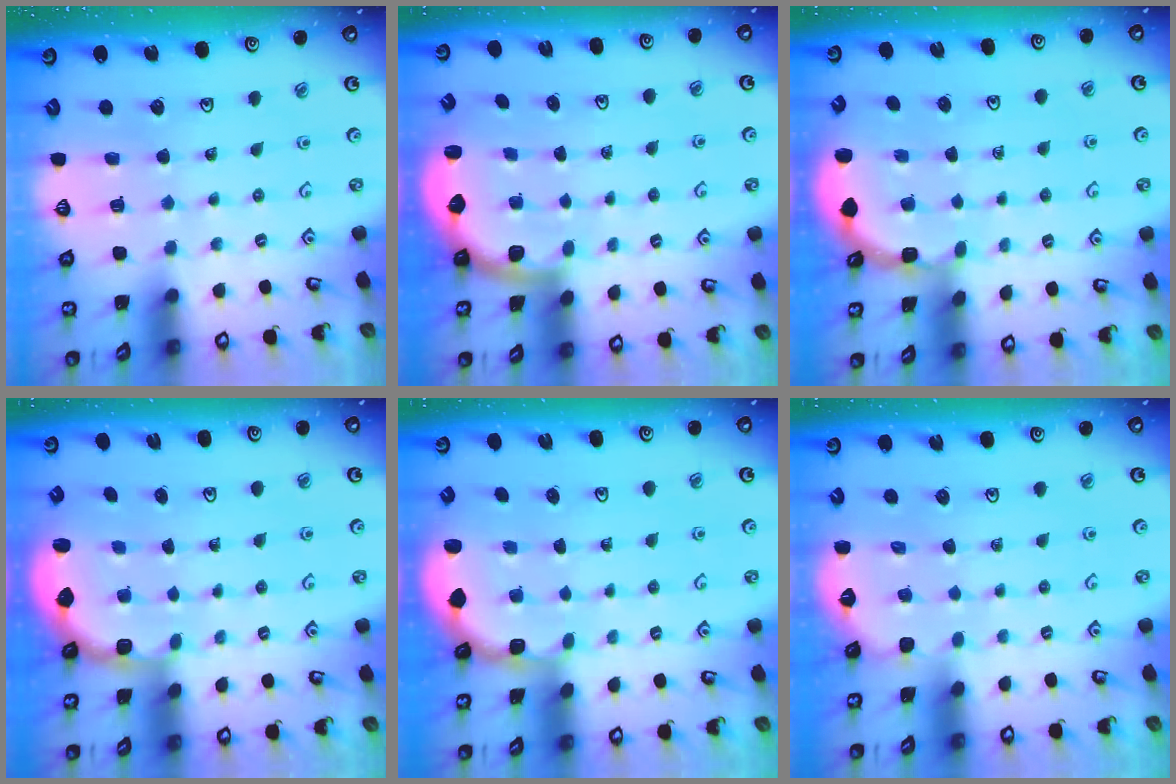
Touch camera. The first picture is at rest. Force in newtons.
{"total": 2.2, "press": 2.0, "slide": 0.8}
{"total": 1.6, "press": 1.6, "slide": 0.2}
{"total": 2.8, "press": 2.1, "slide": 1.9}
{"total": 1.9, "press": 1.8, "slide": 0.7}
{"total": 2.0, "press": 2.0, "slide": 0.1}